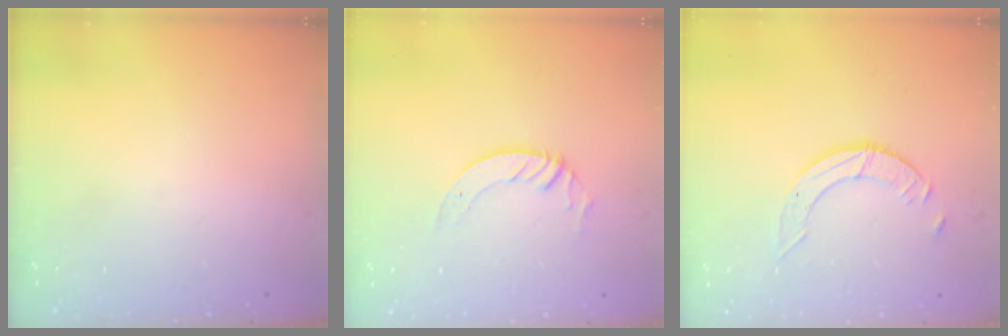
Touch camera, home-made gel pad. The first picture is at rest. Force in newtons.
{"total": 2.8, "press": 2.8, "slide": 0.2}
{"total": 3.7, "press": 3.6, "slide": 0.4}